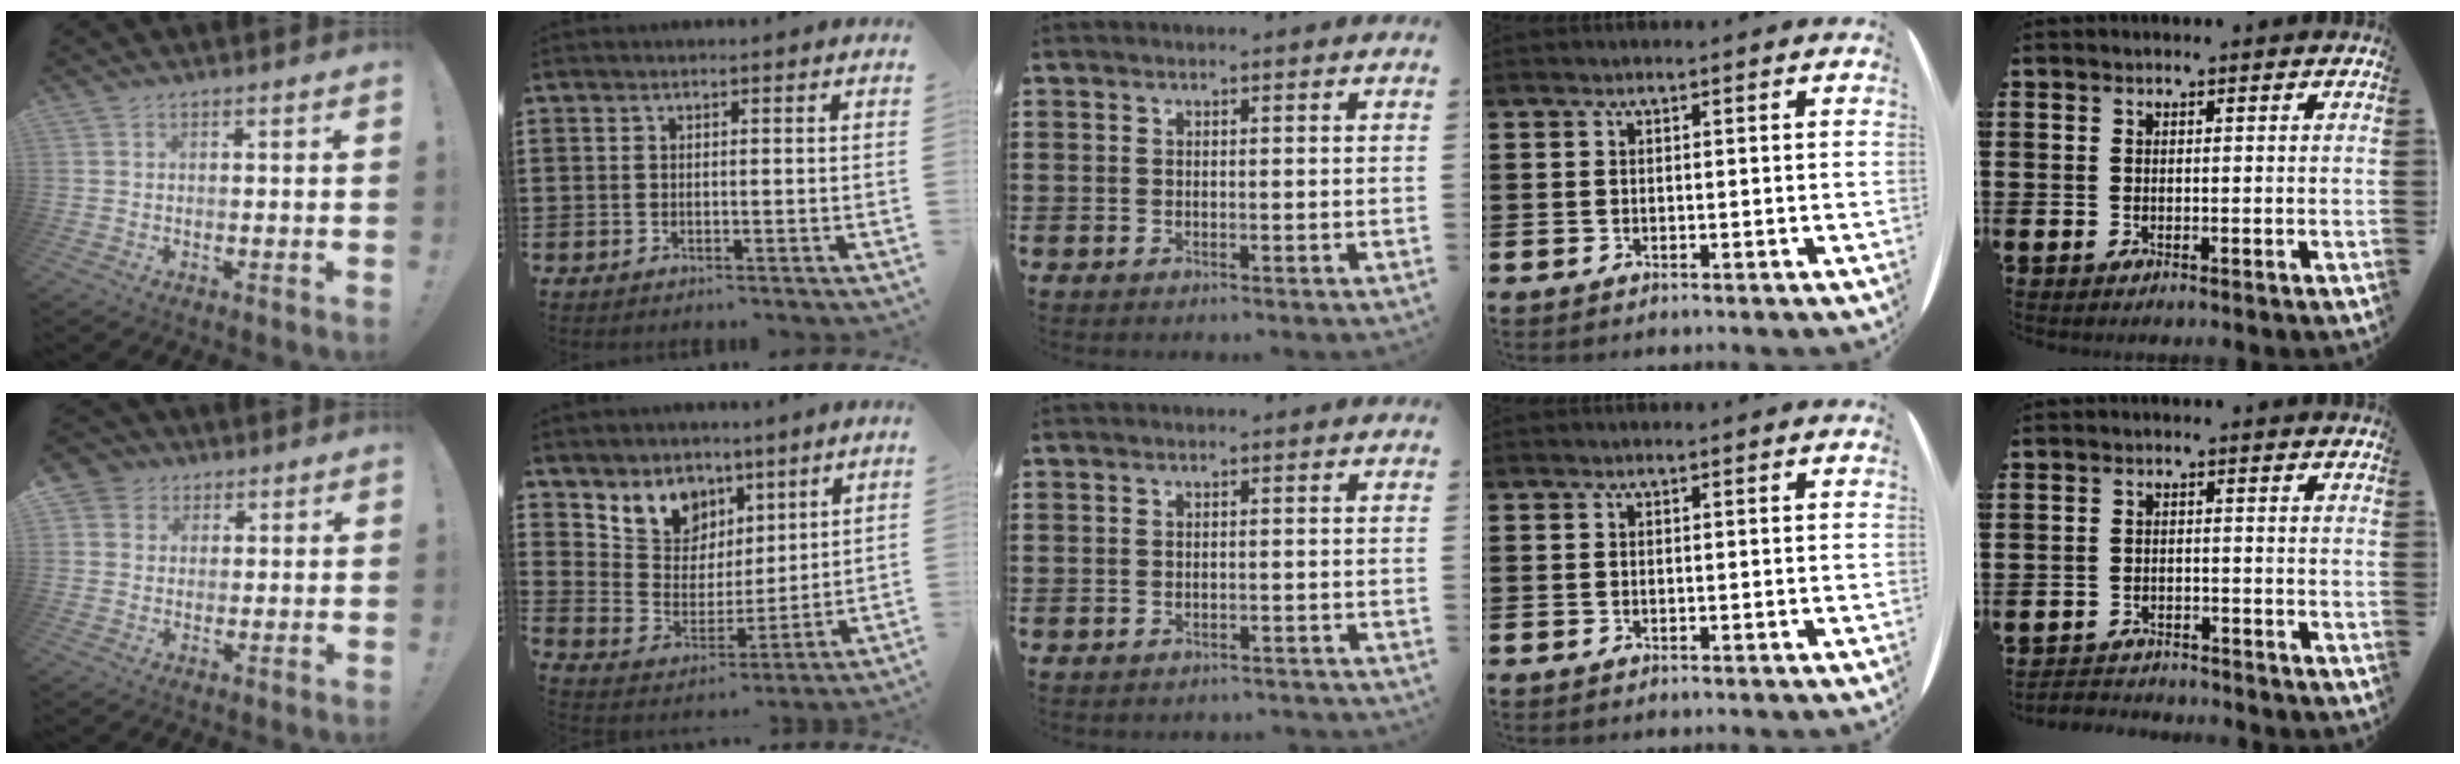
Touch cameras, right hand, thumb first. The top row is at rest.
{"thumb": {"total": 5.0, "force": [1.8, 4.6, 1.1], "torque": [-0.019, -0.004, 0.037]}, "index": {"total": 7.7, "force": [5.3, 5.6, 0.5], "torque": [-0.055, -0.038, 0.100]}, "middle": {"total": 1.2, "force": [-1.2, 0.1, 0.1], "torque": [-0.006, 0.001, -0.025]}, "little": {"total": 2.2, "force": [-2.2, 0.2, -0.3], "torque": [-0.003, 0.001, -0.050]}}